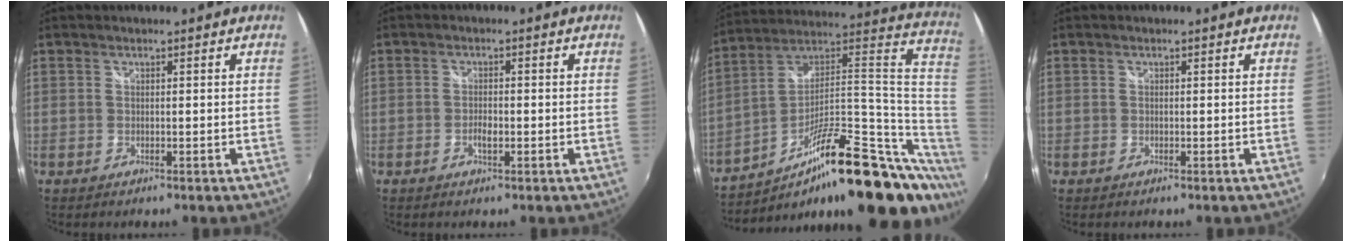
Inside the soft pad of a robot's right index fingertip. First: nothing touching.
{"total": 1.9, "force": [-0.7, 0.7, 1.5], "torque": [-0.032, 0.000, -0.013]}
{"total": 28.5, "force": [-9.2, 9.3, 25.3], "torque": [-0.350, 0.024, -0.145]}
{"total": 0.0}